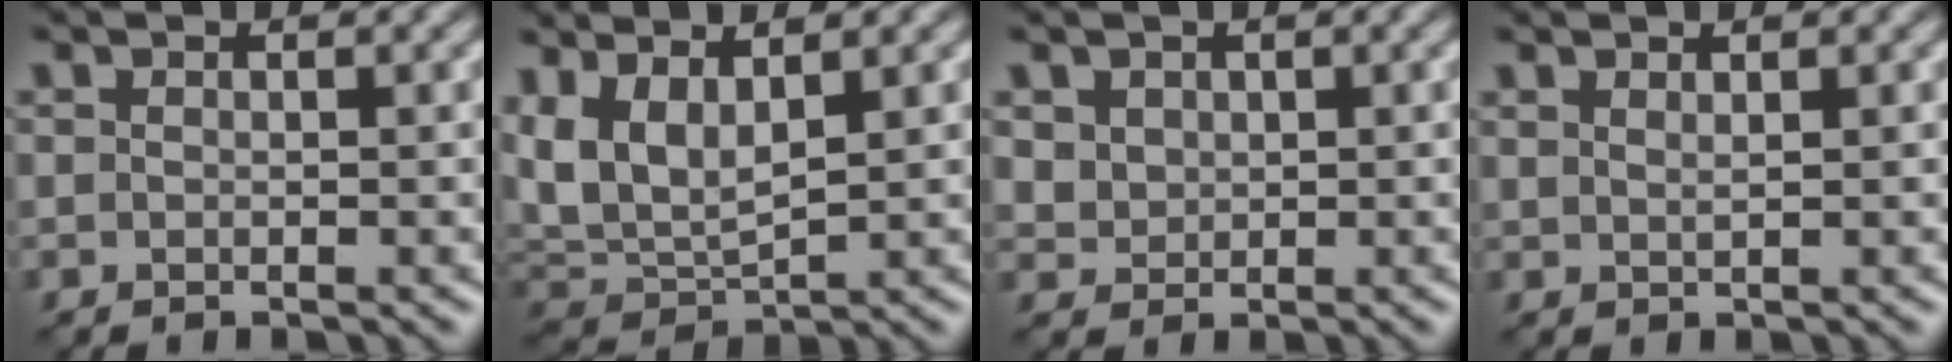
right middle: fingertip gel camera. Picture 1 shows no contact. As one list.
[{"total": 6.0, "force": [2.1, 3.2, 4.7], "torque": [-0.115, 0.002, 0.043]}, {"total": 1.9, "force": [0.9, 1.6, 0.6], "torque": [-0.020, -0.006, 0.026]}, {"total": 0.9, "force": [0.7, 0.2, 0.5], "torque": [-0.005, 0.001, 0.012]}]